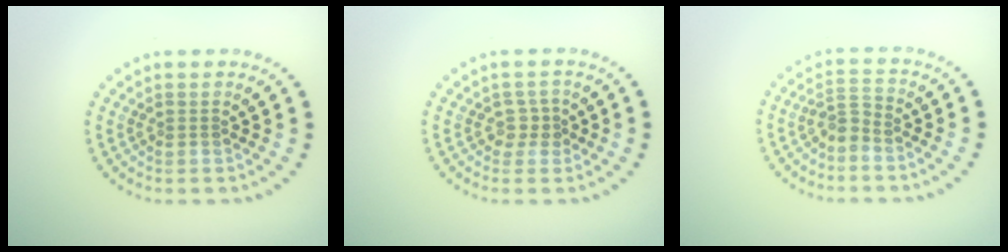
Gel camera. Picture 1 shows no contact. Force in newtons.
{"total": 1.5, "press": 1.2, "slide": 0.9}
{"total": 1.8, "press": 1.5, "slide": 1.1}